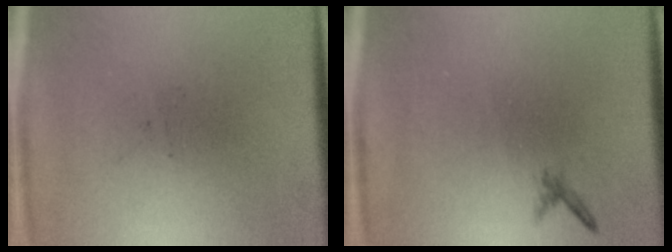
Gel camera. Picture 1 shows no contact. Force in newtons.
{"total": 0.6}